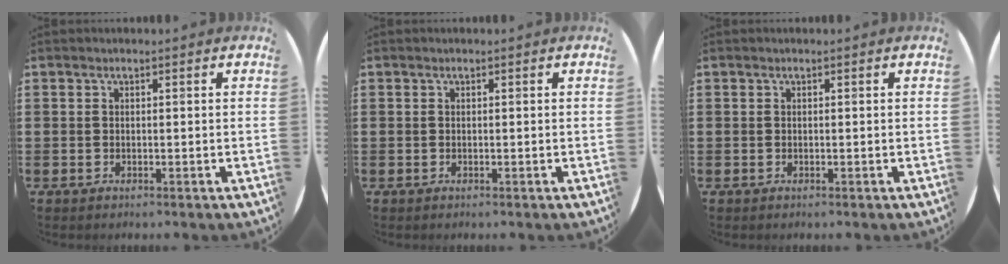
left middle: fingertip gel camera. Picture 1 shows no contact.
{"total": 0.0}
{"total": 0.0}